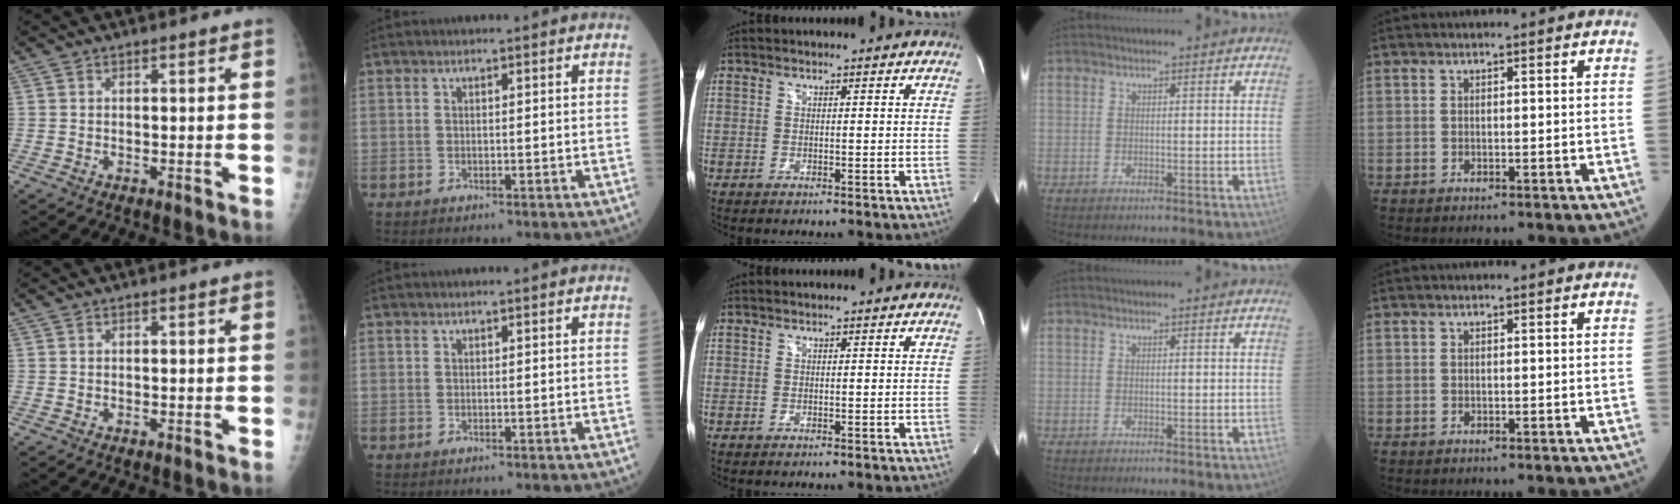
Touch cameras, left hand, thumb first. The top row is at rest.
{}